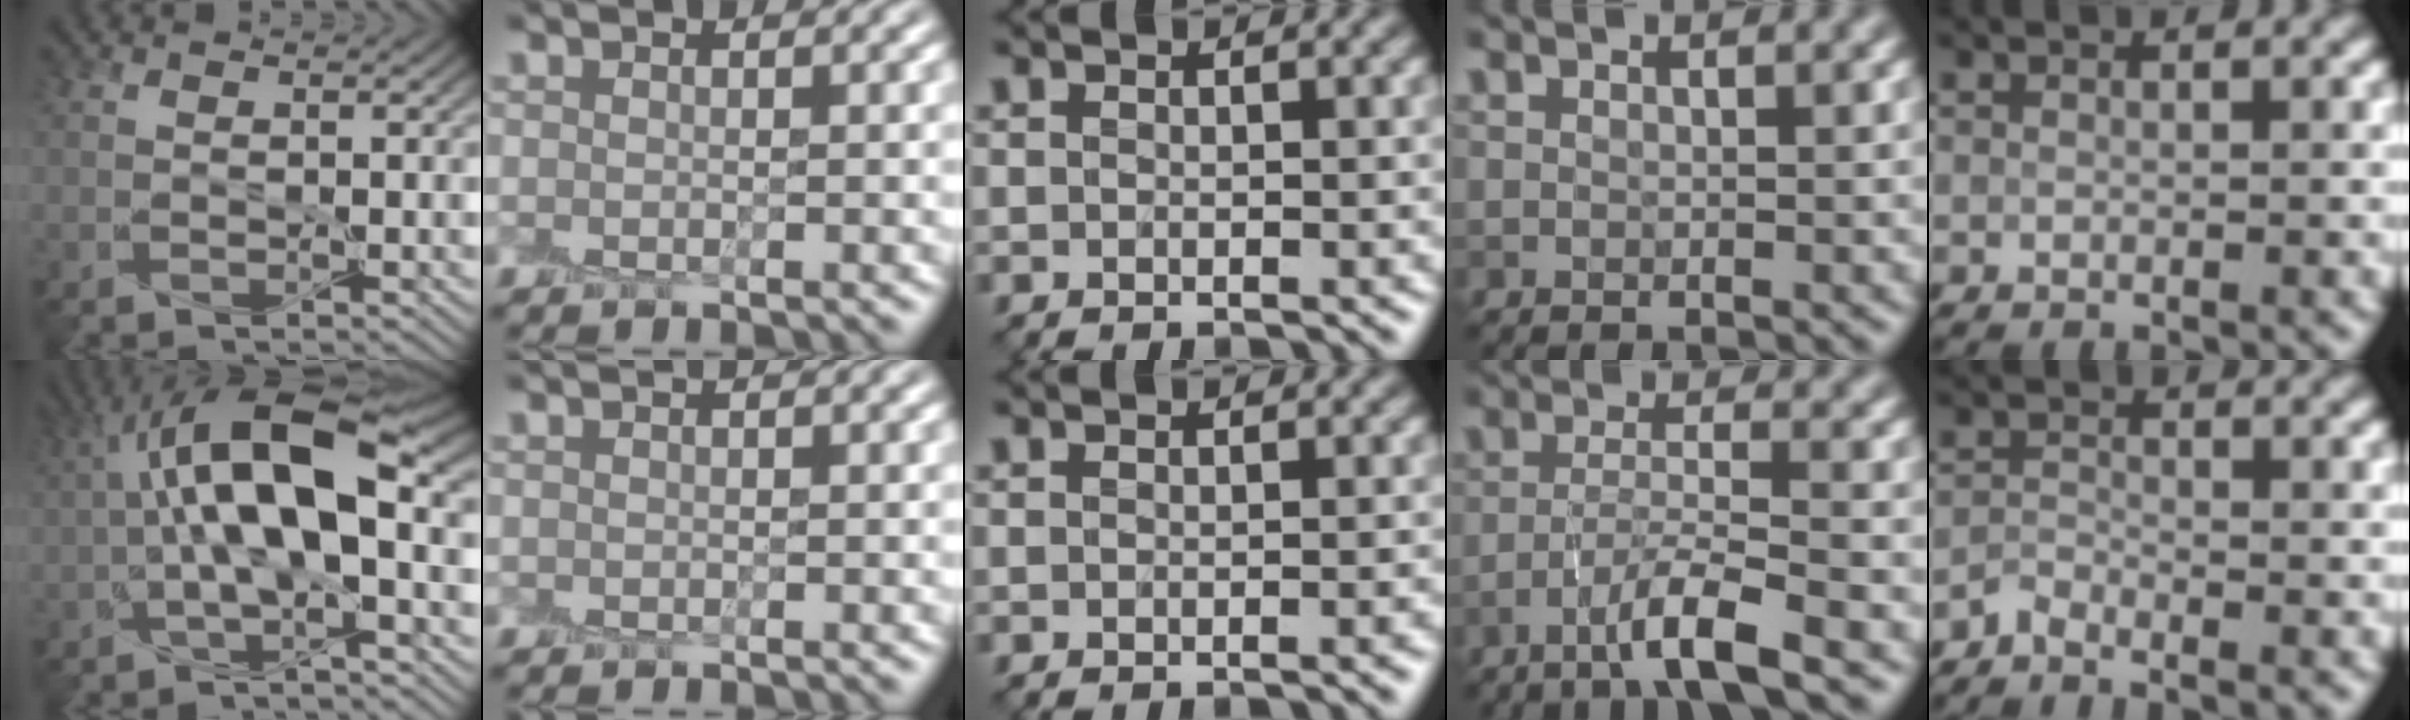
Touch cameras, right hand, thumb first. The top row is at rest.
{"thumb": {"total": 11.2, "force": [-0.3, 3.5, 10.7], "torque": [-0.191, 0.030, -0.016]}, "middle": {"total": 0.9, "force": [-0.4, 0.1, 0.8], "torque": [-0.007, -0.006, -0.005]}, "ring": {"total": 4.5, "force": [-2.7, 0.3, 3.6], "torque": [-0.059, 0.008, -0.060]}, "little": {"total": 1.3, "force": [-1.2, 0.3, 0.5], "torque": [-0.011, 0.001, -0.029]}}